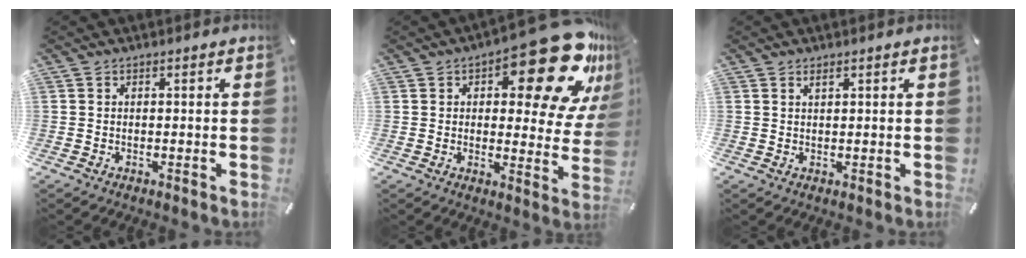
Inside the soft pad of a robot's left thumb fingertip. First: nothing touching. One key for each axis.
{"total": 23.1, "fx": 13.0, "fy": 9.3, "fz": 16.7, "tx": -0.206, "ty": -0.093, "tz": 0.209}
{"total": 1.3, "fx": 1.0, "fy": 0.6, "fz": 0.7, "tx": -0.015, "ty": -0.001, "tz": 0.018}